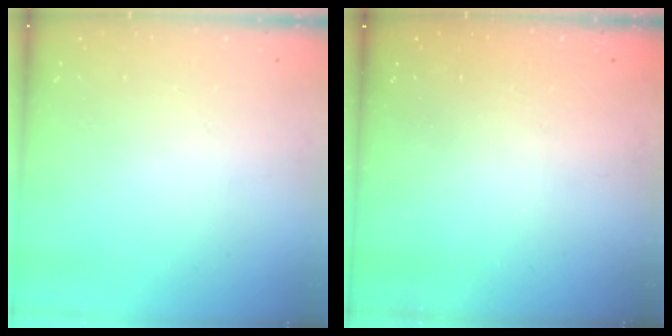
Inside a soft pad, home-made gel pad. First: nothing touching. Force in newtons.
{"total": 2.3, "press": 2.1, "slide": 0.8}